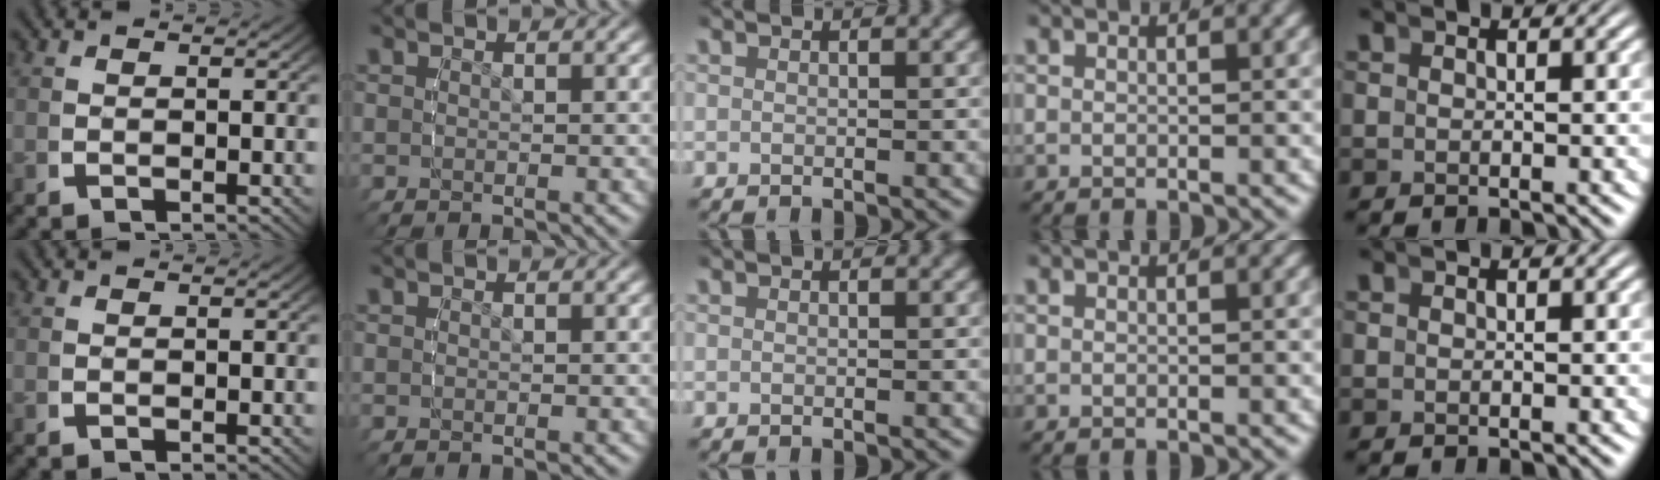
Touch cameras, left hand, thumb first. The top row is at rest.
{}